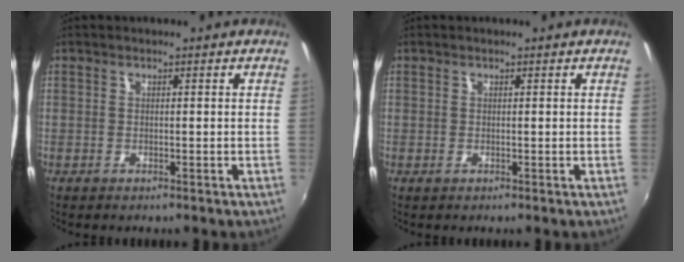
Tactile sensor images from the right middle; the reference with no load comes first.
{"total": 0.0}